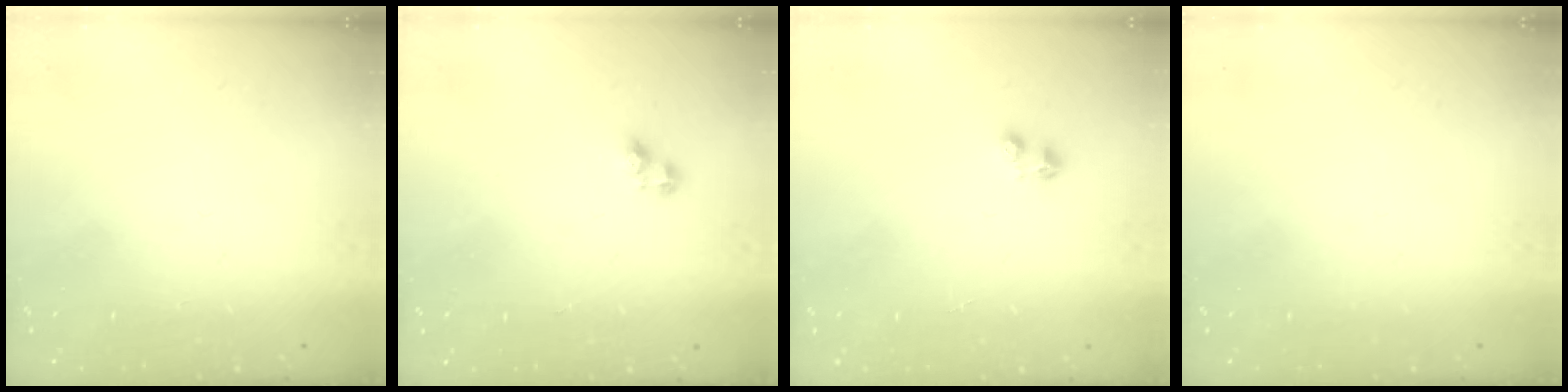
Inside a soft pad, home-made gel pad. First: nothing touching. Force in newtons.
{"total": 2.8, "press": 2.8, "slide": 0.3}
{"total": 2.9, "press": 2.8, "slide": 0.6}
{"total": 0.0}